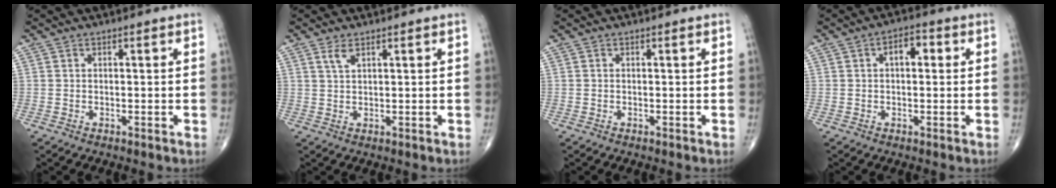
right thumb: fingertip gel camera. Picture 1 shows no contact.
{"total": 2.2, "force": [1.3, 0.8, 1.5], "torque": [-0.032, -0.002, 0.031]}
{"total": 0.0}
{"total": 4.4, "force": [0.9, 2.5, 3.5], "torque": [-0.039, 0.014, 0.007]}